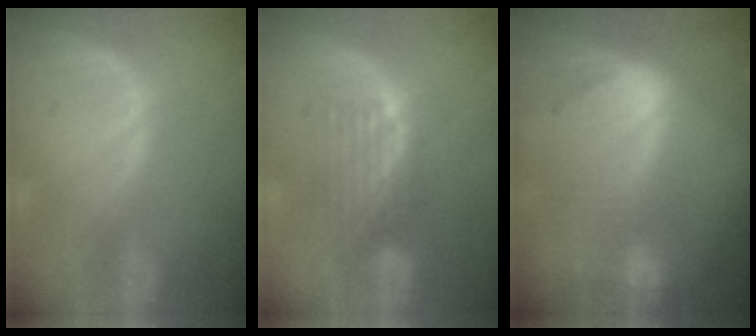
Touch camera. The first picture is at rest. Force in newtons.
{"total": 5.1, "press": 4.3, "slide": 2.7}
{"total": 9.3, "press": 8.2, "slide": 4.4}